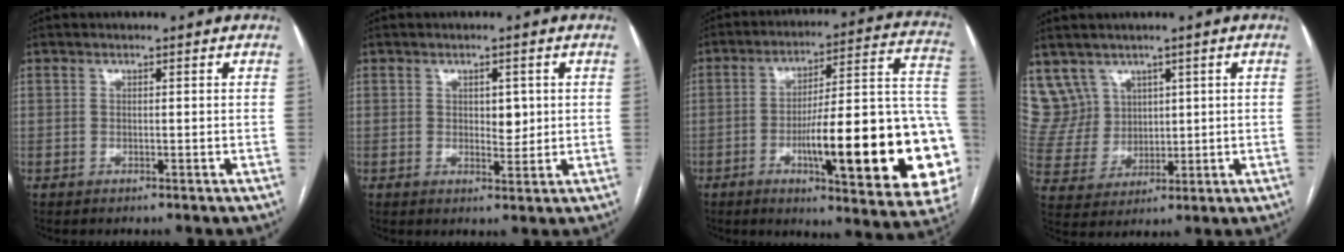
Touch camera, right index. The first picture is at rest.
{"total": 3.1, "force": [0.6, 1.6, 2.5], "torque": [-0.033, -0.004, 0.011]}
{"total": 27.7, "force": [-6.6, 3.7, 26.6], "torque": [-0.279, 0.003, -0.091]}
{"total": 7.7, "force": [4.8, 6.0, 0.0], "torque": [-0.010, 0.027, 0.114]}